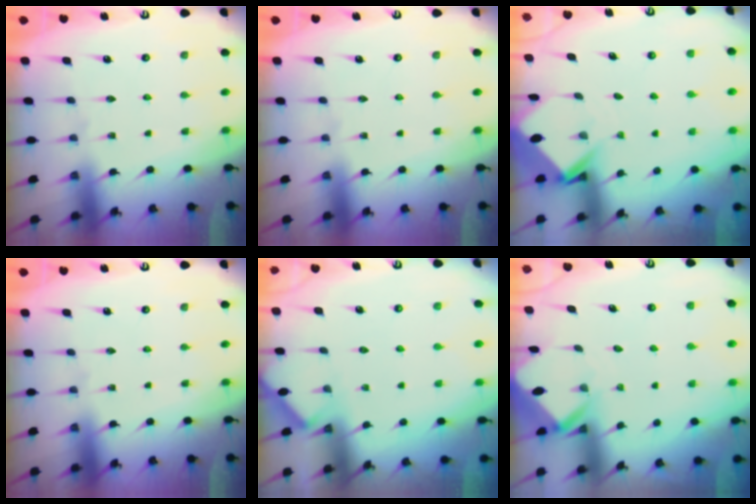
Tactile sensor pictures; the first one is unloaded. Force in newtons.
{"total": 0.0}
{"total": 3.9, "press": 3.9, "slide": 0.2}
{"total": 0.0}
{"total": 2.3, "press": 2.3, "slide": 0.3}
{"total": 2.8, "press": 2.8, "slide": 0.2}